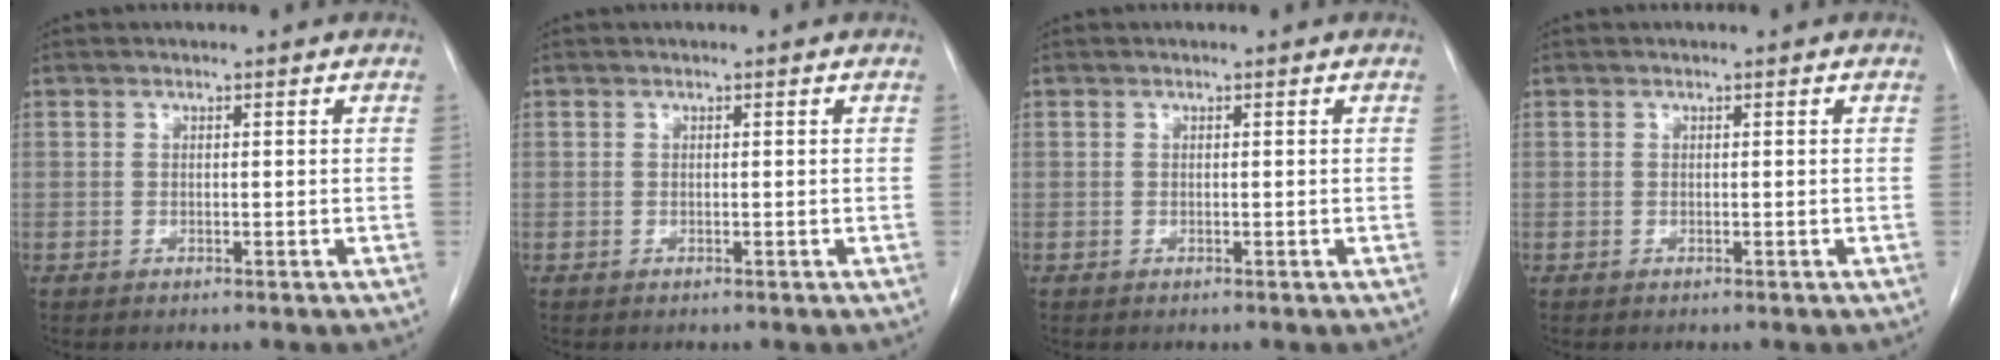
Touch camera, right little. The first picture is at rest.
{"total": 0.0}
{"total": 0.0}
{"total": 0.0}